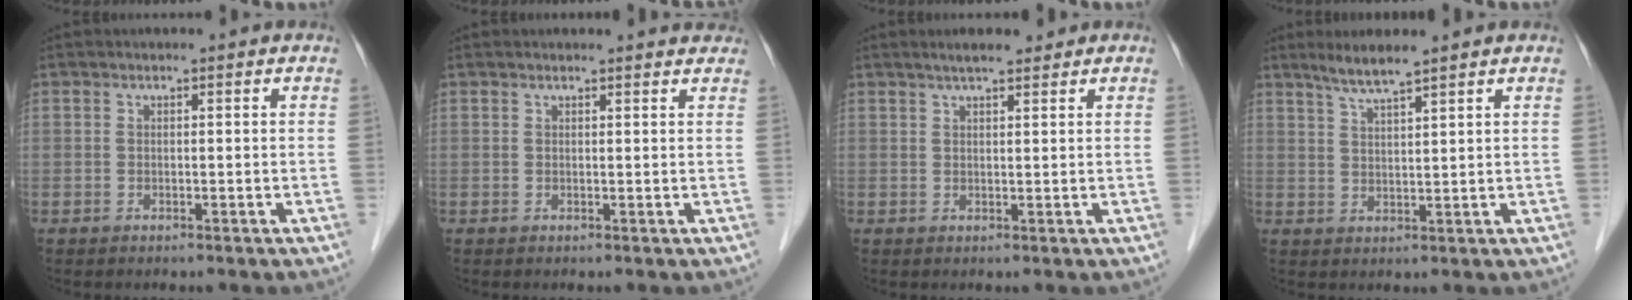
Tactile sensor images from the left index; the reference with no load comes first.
{"total": 2.3, "force": [2.3, 0.3, 0.1], "torque": [-0.009, 0.003, 0.018]}
{"total": 3.6, "force": [2.8, 0.8, 2.1], "torque": [-0.037, 0.011, 0.046]}
{"total": 4.3, "force": [3.5, -0.5, 2.5], "torque": [-0.054, 0.000, 0.069]}